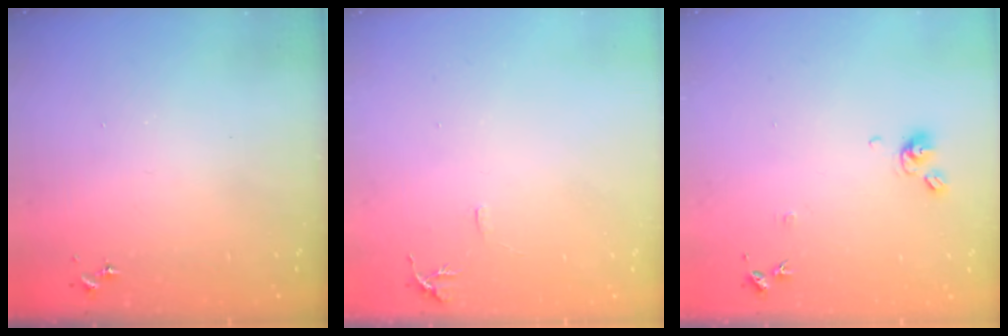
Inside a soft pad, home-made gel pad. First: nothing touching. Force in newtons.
{"total": 6.0, "press": 5.9, "slide": 0.7}
{"total": 7.9, "press": 7.9, "slide": 0.8}